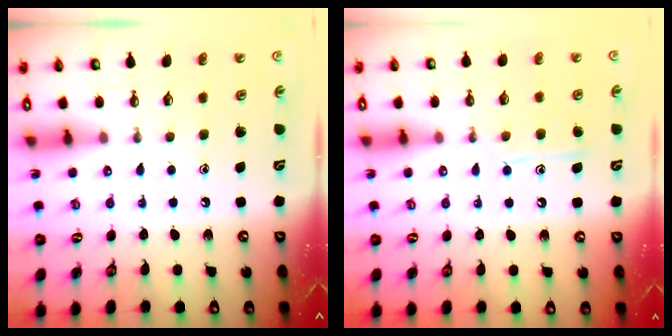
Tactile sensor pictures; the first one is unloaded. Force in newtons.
{"total": 8.5, "press": 8.5, "slide": 0.6}